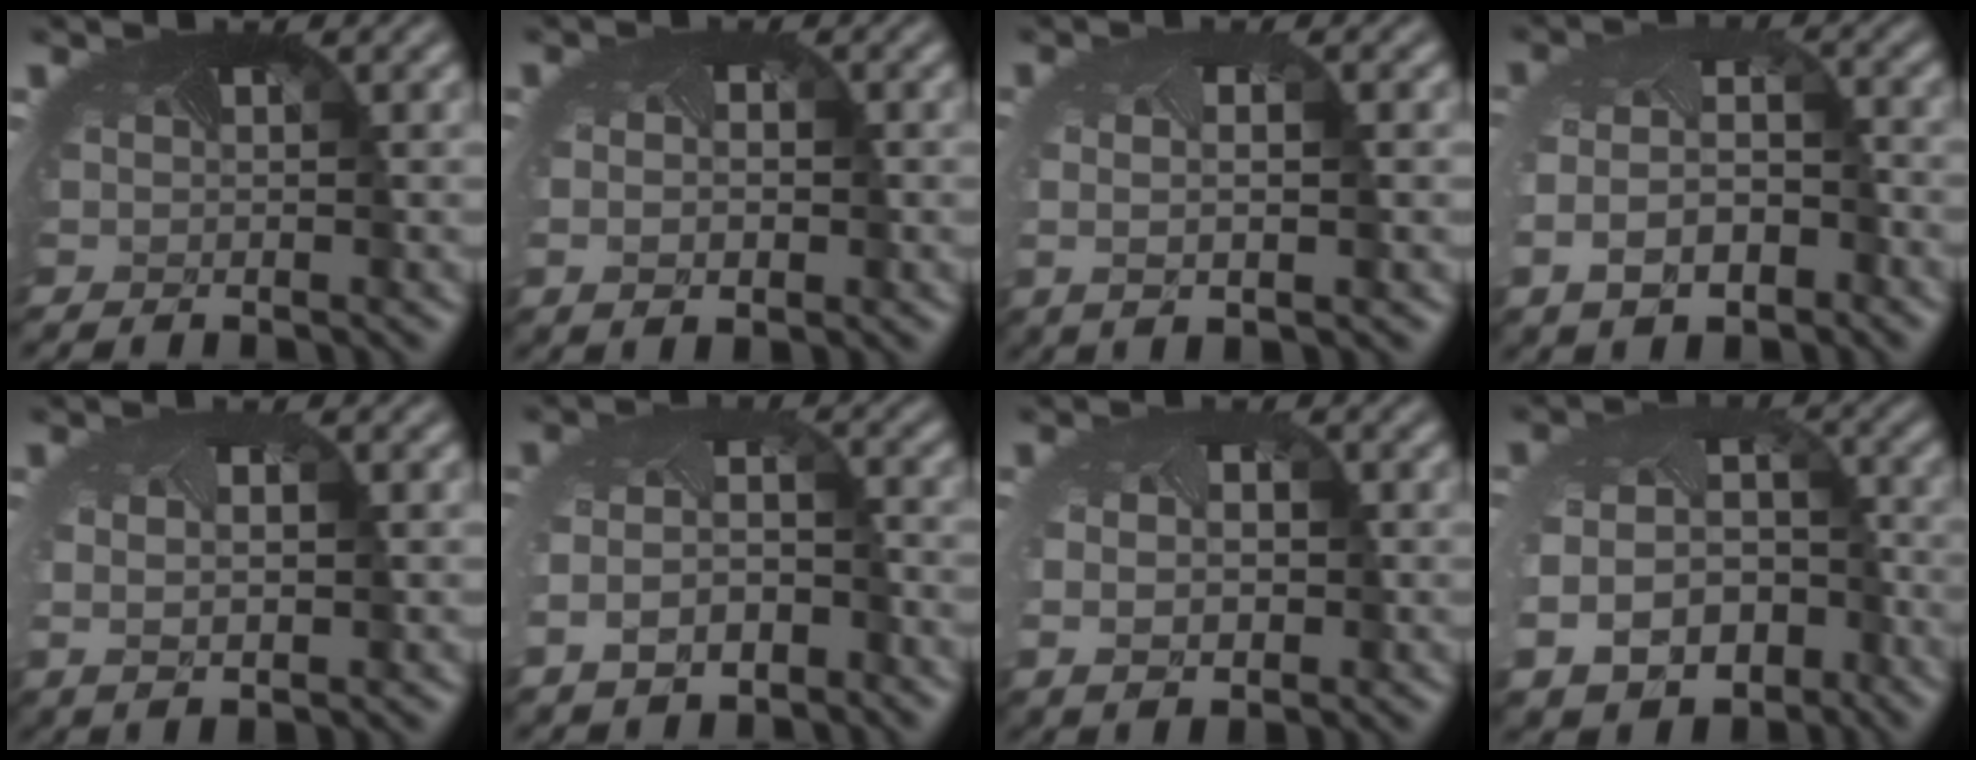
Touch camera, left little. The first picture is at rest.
{"total": 3.0, "force": [-0.4, 1.9, 2.3], "torque": [-0.035, 0.000, 0.002]}
{"total": 3.0, "force": [-0.3, 0.9, 2.9], "torque": [-0.060, -0.004, -0.001]}
{"total": 6.1, "force": [-2.6, 3.5, 4.3], "torque": [-0.097, -0.021, -0.044]}
{"total": 3.0, "force": [-0.1, 1.5, 2.6], "torque": [-0.053, -0.005, 0.009]}
{"total": 5.3, "force": [-2.7, 3.1, 3.4], "torque": [-0.080, -0.022, -0.045]}
{"total": 4.8, "force": [-0.3, 3.4, 3.4], "torque": [-0.060, 0.000, 0.005]}
{"total": 9.5, "force": [-4.1, 6.7, 5.3], "torque": [-0.105, -0.045, -0.043]}